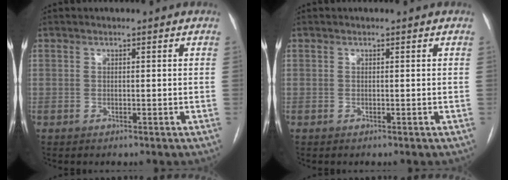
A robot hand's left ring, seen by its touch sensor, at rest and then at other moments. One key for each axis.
{"total": 0.0}